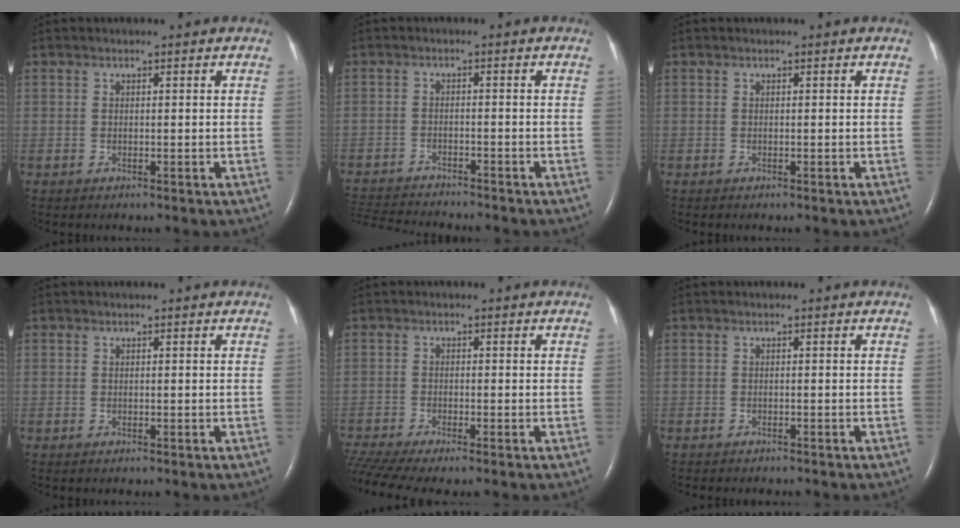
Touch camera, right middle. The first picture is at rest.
{"total": 10.7, "force": [-10.1, 1.4, 3.3], "torque": [-0.070, -0.009, -0.158]}
{"total": 0.0}
{"total": 0.0}
{"total": 6.5, "force": [-5.6, -0.2, 3.4], "torque": [-0.072, -0.010, -0.101]}
{"total": 4.3, "force": [-3.8, 1.0, 1.8], "torque": [-0.023, -0.007, -0.044]}